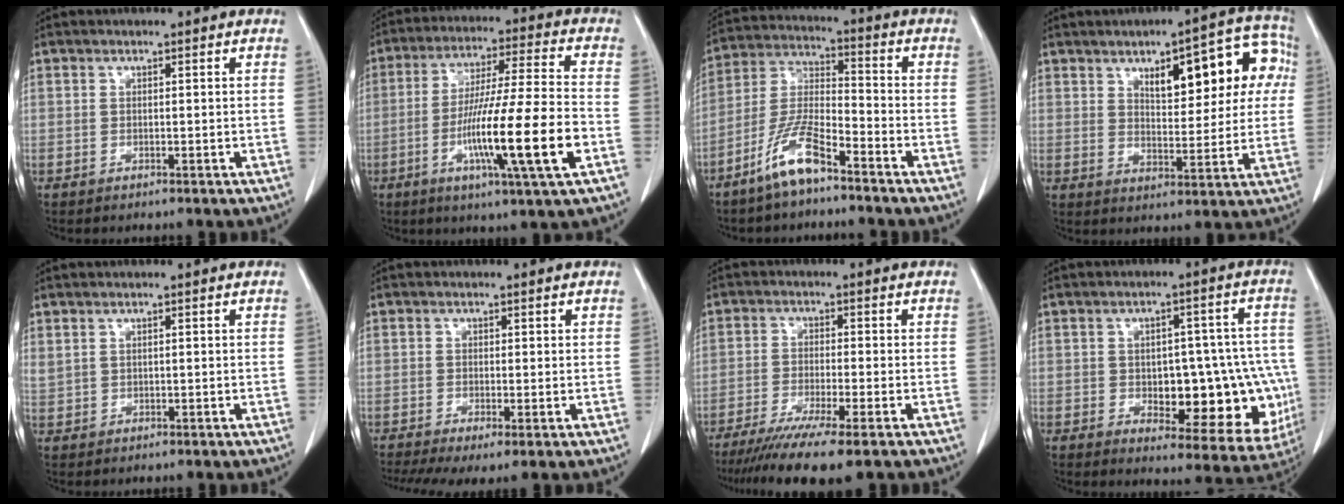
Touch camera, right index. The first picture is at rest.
{"total": 15.4, "force": [-4.7, -0.5, 14.6], "torque": [-0.264, -0.013, -0.081]}
{"total": 9.5, "force": [-6.5, 1.8, 6.7], "torque": [-0.149, -0.009, -0.132]}
{"total": 13.7, "force": [4.7, 5.2, 11.8], "torque": [-0.141, 0.035, 0.064]}
{"total": 1.5, "force": [0.9, 0.9, 0.6], "torque": [-0.021, 0.015, 0.031]}
{"total": 6.3, "force": [-3.4, 2.1, 4.8], "torque": [-0.090, -0.014, -0.060]}
{"total": 10.4, "force": [-7.8, -0.1, 6.9], "torque": [-0.109, -0.026, -0.123]}
{"total": 16.4, "force": [-2.8, 7.3, 14.5], "torque": [-0.133, 0.028, -0.008]}